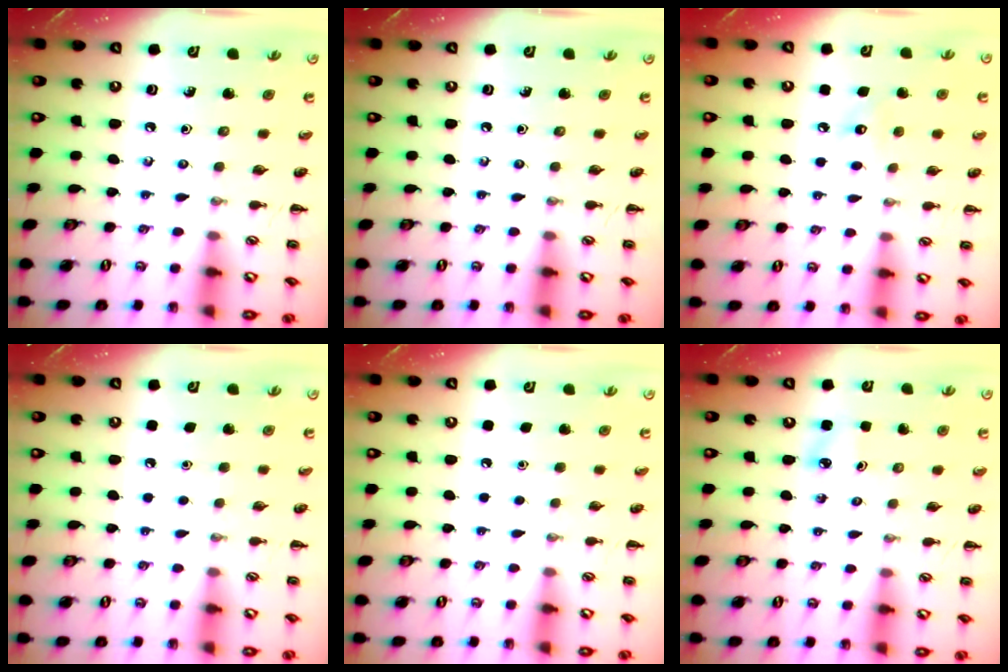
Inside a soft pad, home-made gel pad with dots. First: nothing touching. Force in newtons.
{"total": 0.0}
{"total": 5.5, "press": 5.3, "slide": 1.4}
{"total": 1.7, "press": 1.7, "slide": 0.1}
{"total": 1.6, "press": 1.6, "slide": 0.1}
{"total": 3.6, "press": 3.4, "slide": 1.1}